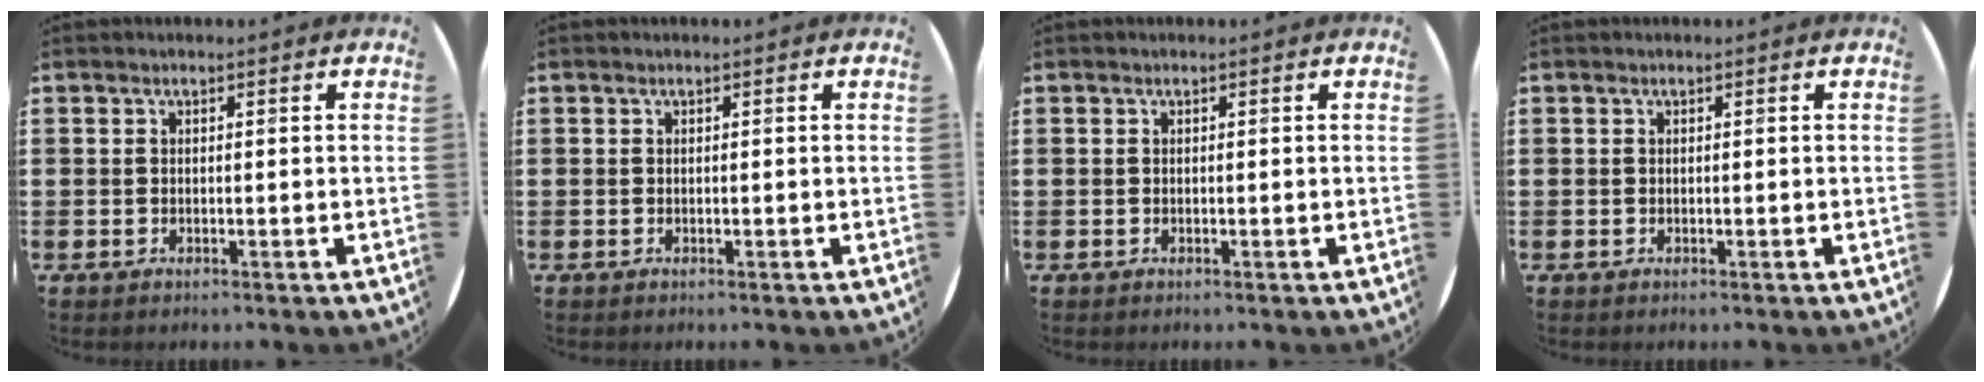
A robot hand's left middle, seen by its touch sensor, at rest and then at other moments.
{"total": 0.0}
{"total": 0.0}
{"total": 0.0}